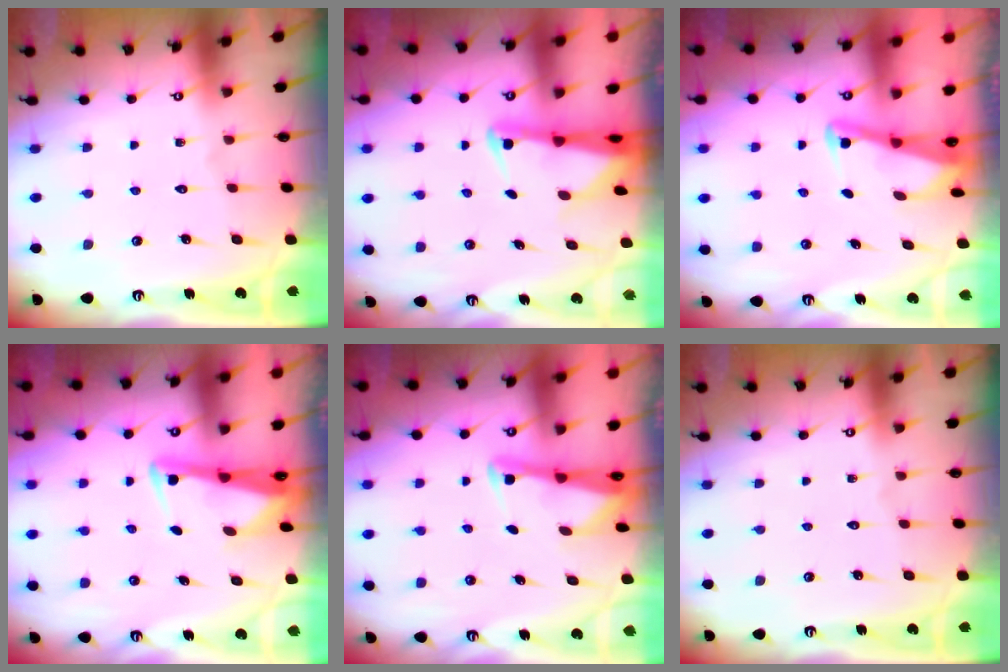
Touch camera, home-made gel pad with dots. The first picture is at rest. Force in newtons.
{"total": 2.9, "press": 2.9, "slide": 0.4}
{"total": 2.8, "press": 2.8, "slide": 0.3}
{"total": 2.9, "press": 2.8, "slide": 0.7}
{"total": 2.7, "press": 2.6, "slide": 0.3}
{"total": 0.0}